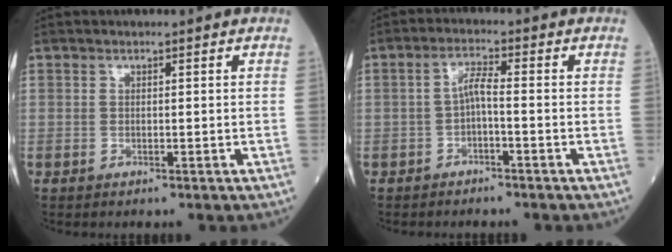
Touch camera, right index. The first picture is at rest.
{"total": 2.9, "force": [-0.9, 0.3, 2.7], "torque": [-0.055, 0.010, -0.017]}